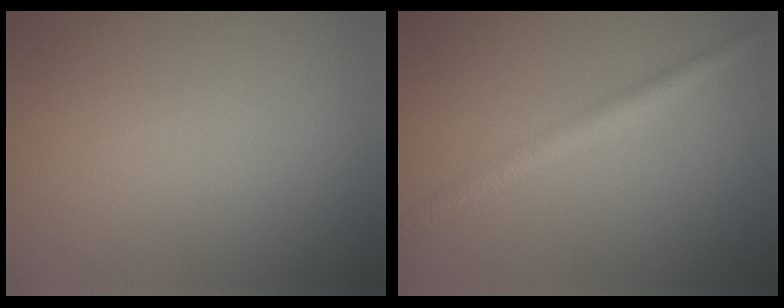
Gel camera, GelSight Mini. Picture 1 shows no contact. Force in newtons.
{"total": 2.9, "press": 2.9, "slide": 0.0}